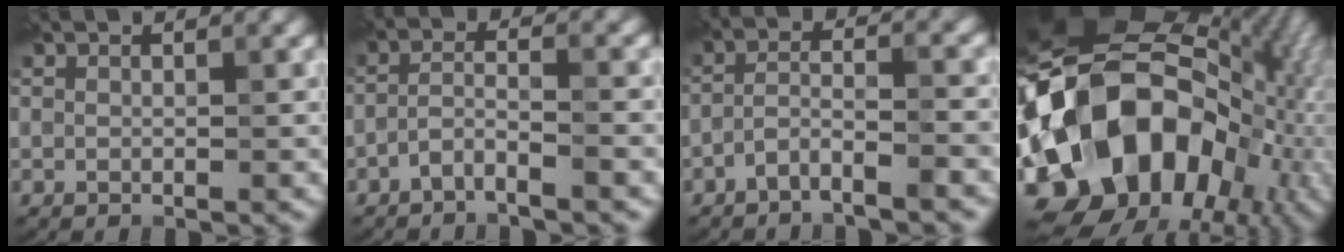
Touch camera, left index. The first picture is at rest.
{"total": 2.4, "force": [-1.7, 0.1, 1.6], "torque": [-0.037, 0.009, -0.041]}
{"total": 3.2, "force": [-2.3, 0.2, 2.2], "torque": [-0.046, 0.009, -0.052]}
{"total": 20.4, "force": [-3.3, 15.2, 13.2], "torque": [-0.271, -0.006, -0.060]}